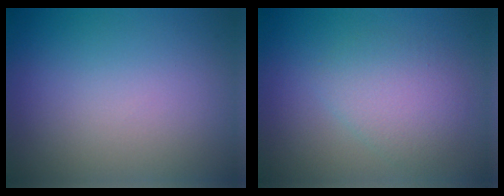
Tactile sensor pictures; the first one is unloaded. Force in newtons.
{"total": 3.1, "press": 3.1, "slide": 0.1}